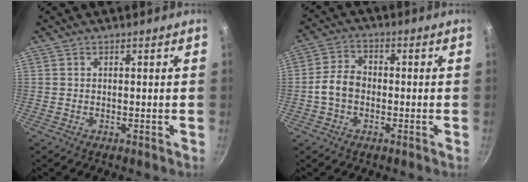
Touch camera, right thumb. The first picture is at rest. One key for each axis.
{"total": 5.9, "fx": -1.2, "fy": 4.4, "fz": 3.8, "tx": -0.056, "ty": 0.026, "tz": -0.031}